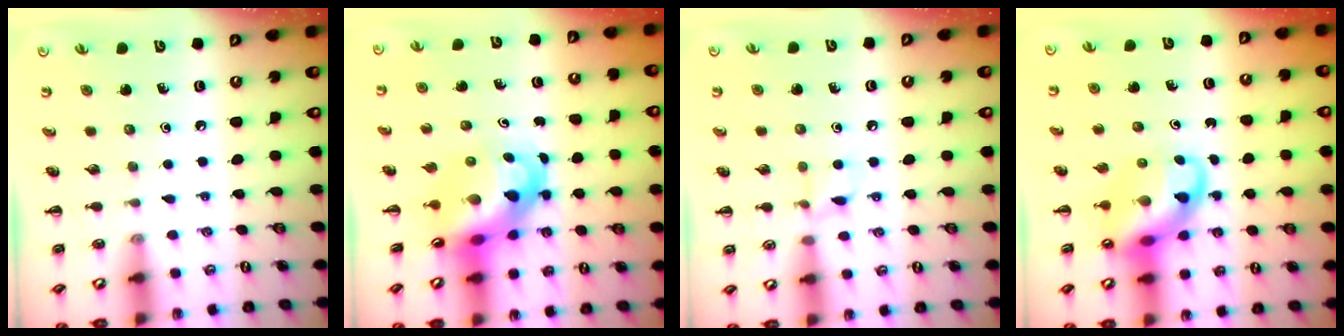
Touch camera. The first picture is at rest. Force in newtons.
{"total": 7.4, "press": 7.0, "slide": 2.3}
{"total": 6.1, "press": 6.0, "slide": 1.4}
{"total": 10.8, "press": 10.4, "slide": 2.9}